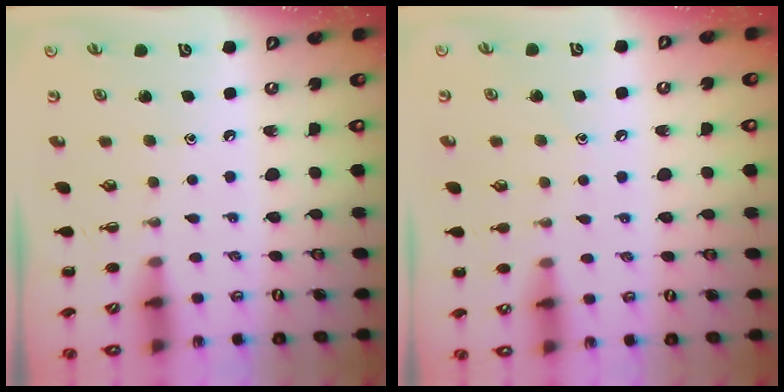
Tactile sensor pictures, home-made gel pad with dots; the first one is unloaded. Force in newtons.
{"total": 5.0, "press": 4.8, "slide": 1.4}